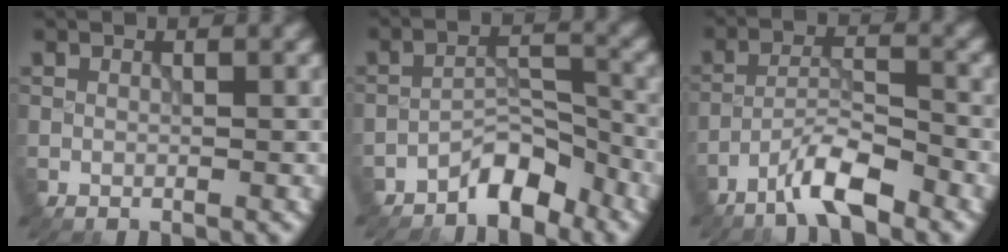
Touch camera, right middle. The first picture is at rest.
{"total": 3.9, "force": [-3.2, 1.3, 1.7], "torque": [-0.020, 0.016, -0.060]}
{"total": 4.6, "force": [-3.5, 0.7, 2.9], "torque": [-0.053, 0.006, -0.076]}